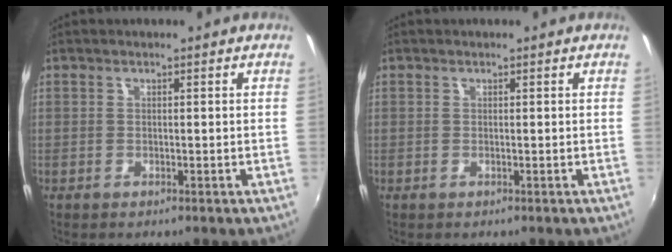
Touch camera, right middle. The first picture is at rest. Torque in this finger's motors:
{"motor_torque": [0.00, 0.00, 0.00, 0.00]}